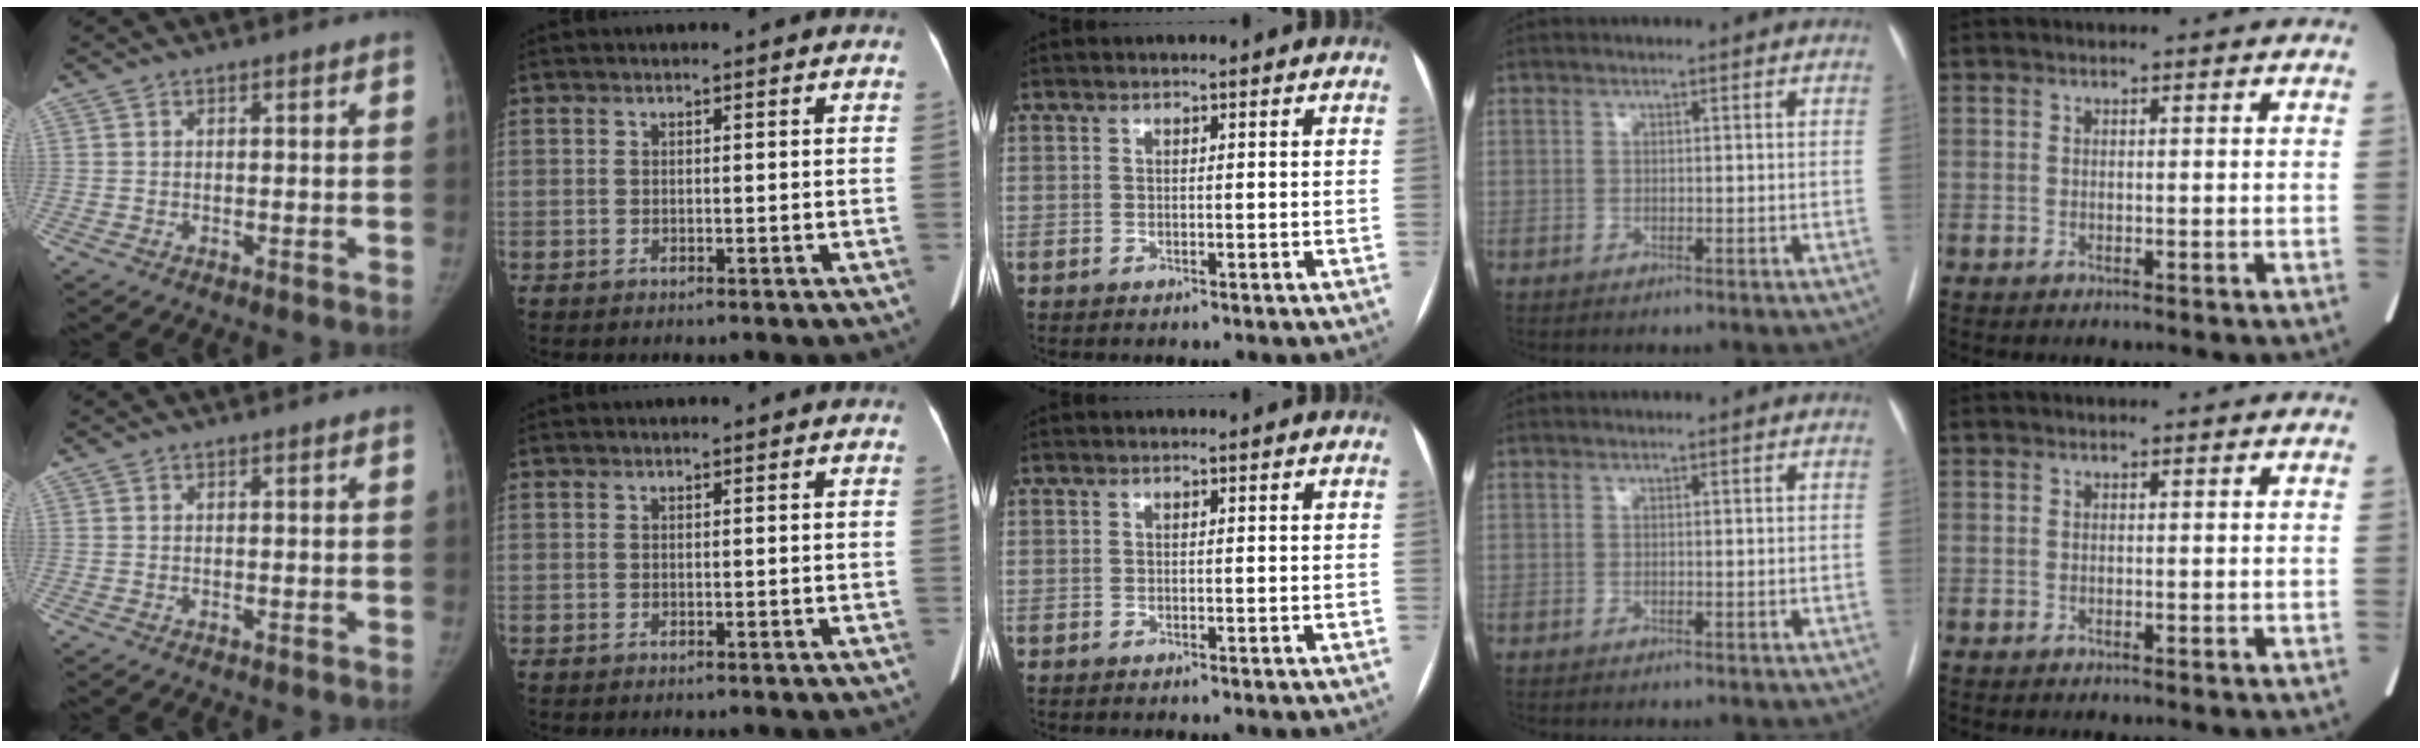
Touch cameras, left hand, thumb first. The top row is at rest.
{}